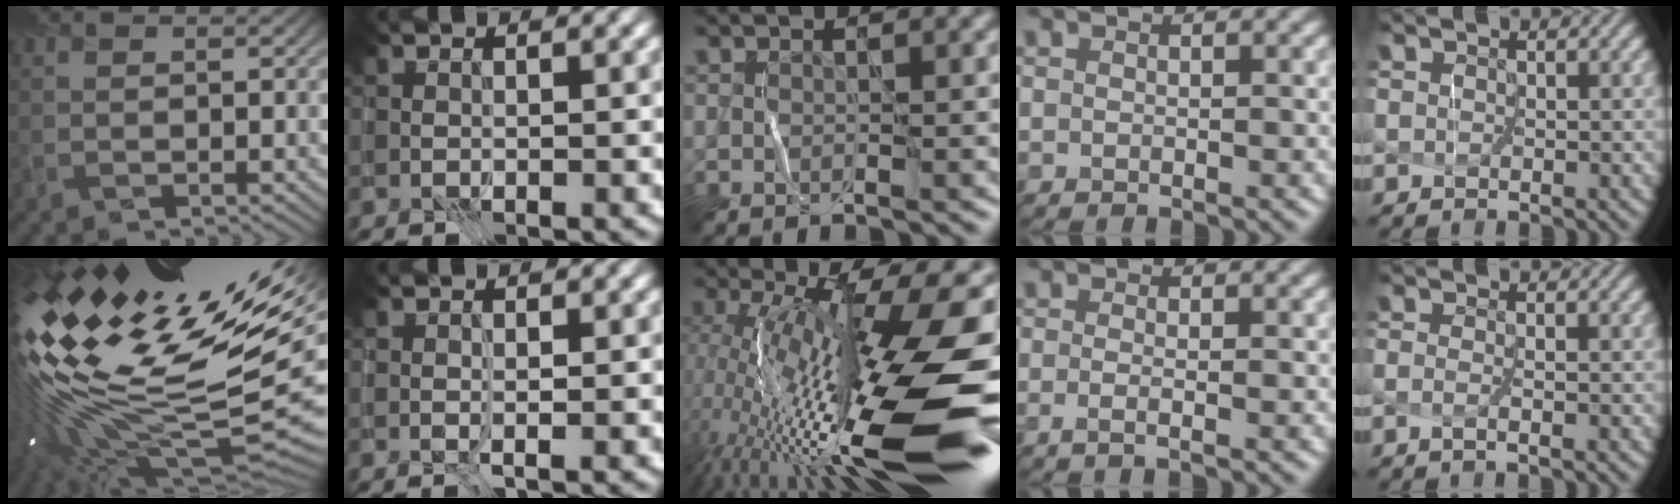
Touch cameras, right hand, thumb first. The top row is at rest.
{"thumb": {"total": 18.8, "force": [2.7, 7.1, 17.2], "torque": [-0.312, -0.040, 0.071]}, "index": {"total": 0.8, "force": [0.1, 0.0, 0.7], "torque": [-0.014, 0.002, 0.003]}, "middle": {"total": 17.5, "force": [-2.0, 4.6, 16.8], "torque": [-0.289, 0.017, -0.036]}, "ring": {"total": 1.1, "force": [-0.9, -0.2, 0.7], "torque": [-0.031, -0.010, -0.004]}, "little": {"total": 1.0, "force": [-0.8, -0.4, 0.4], "torque": [-0.022, -0.005, -0.006]}}